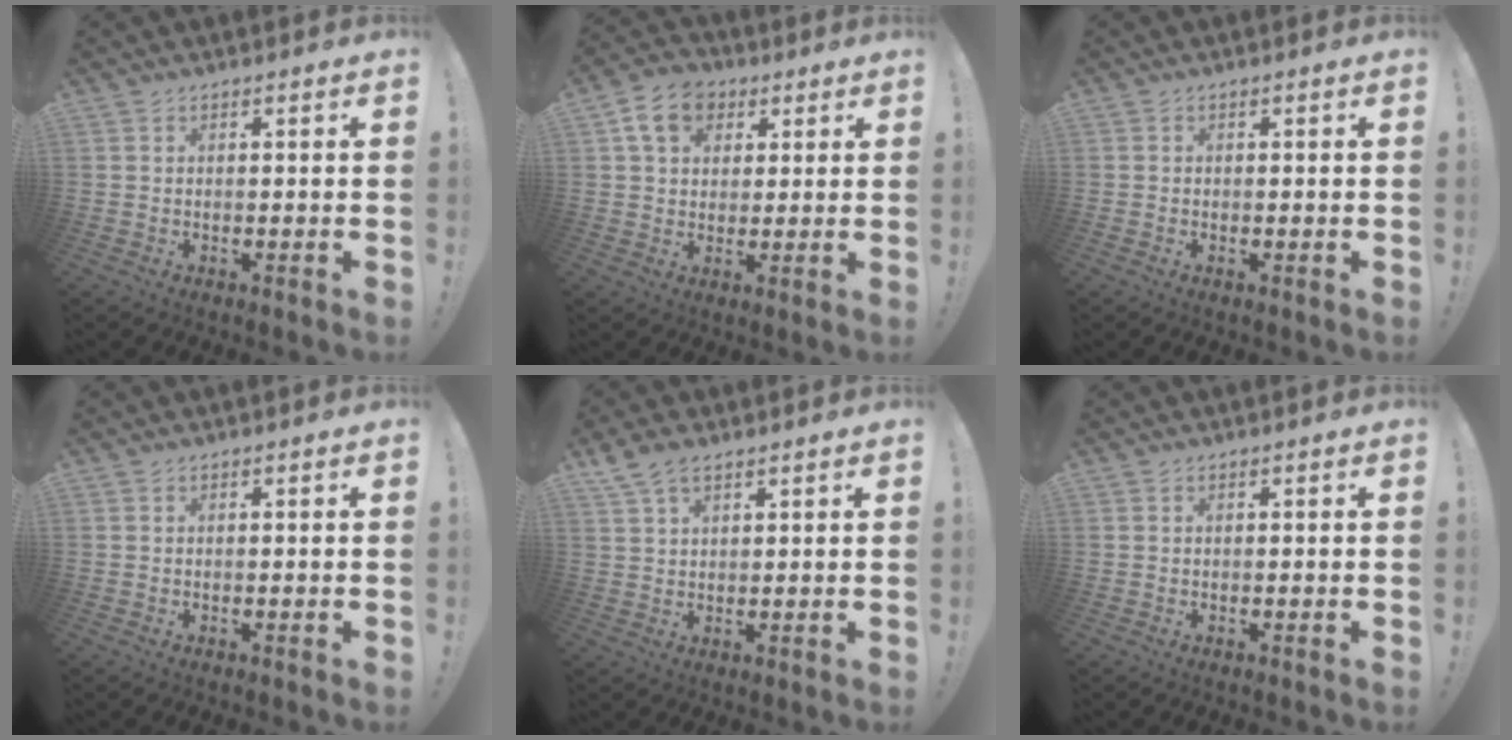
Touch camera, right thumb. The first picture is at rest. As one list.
[{"total": 10.5, "force": [4.6, 8.1, 4.8], "torque": [-0.078, -0.004, 0.092]}, {"total": 0.6, "force": [-0.3, 0.4, -0.2], "torque": [-0.002, 0.004, -0.004]}, {"total": 0.0}, {"total": 5.8, "force": [3.8, 2.7, 3.4], "torque": [-0.070, -0.008, 0.075]}, {"total": 0.0}]